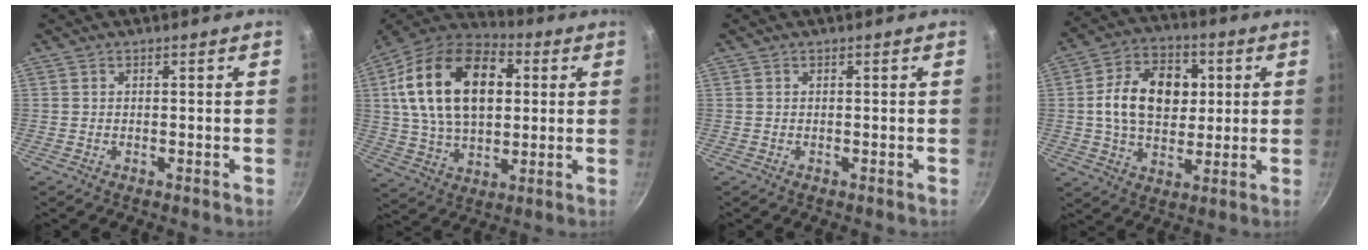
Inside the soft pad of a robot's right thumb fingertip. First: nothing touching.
{"total": 23.7, "force": [4.9, 14.8, 17.8], "torque": [-0.292, 0.011, 0.077]}
{"total": 0.0}
{"total": 15.7, "force": [2.3, 11.1, 10.9], "torque": [-0.145, 0.011, 0.029]}